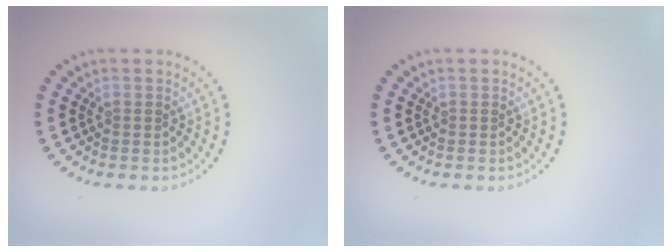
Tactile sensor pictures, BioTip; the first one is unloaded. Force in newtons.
{"total": 0.0}